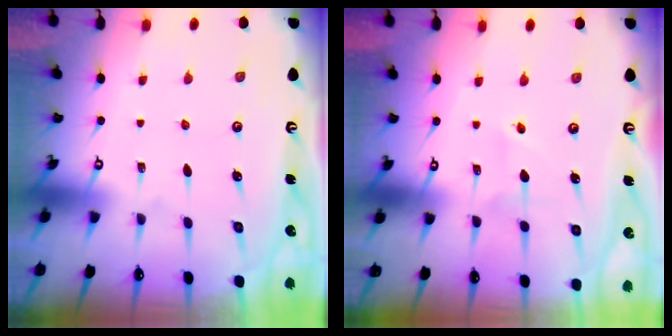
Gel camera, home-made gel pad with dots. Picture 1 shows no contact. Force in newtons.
{"total": 2.3, "press": 2.3, "slide": 0.4}